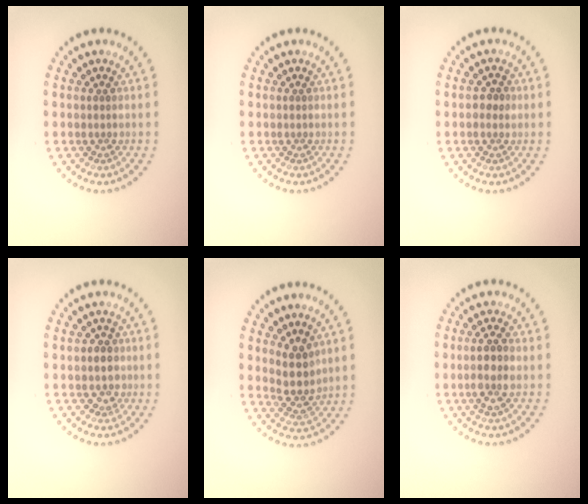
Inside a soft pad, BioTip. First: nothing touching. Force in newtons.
{"total": 0.0}
{"total": 1.4, "press": 1.4, "slide": 0.1}
{"total": 2.1, "press": 1.9, "slide": 0.9}
{"total": 2.7, "press": 2.3, "slide": 1.5}
{"total": 2.6, "press": 2.5, "slide": 0.8}